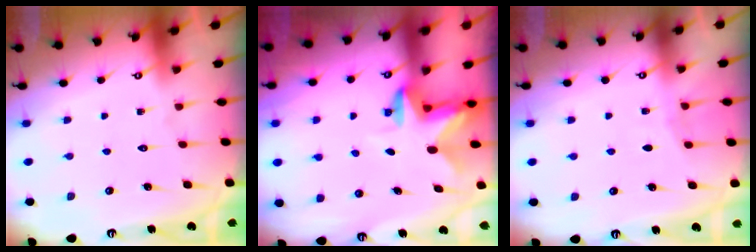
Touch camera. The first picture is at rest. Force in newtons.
{"total": 2.9, "press": 2.8, "slide": 0.5}
{"total": 3.8, "press": 3.7, "slide": 0.4}